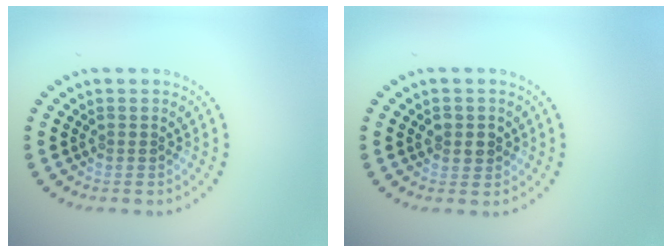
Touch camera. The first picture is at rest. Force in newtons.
{"total": 1.7, "press": 1.5, "slide": 0.7}